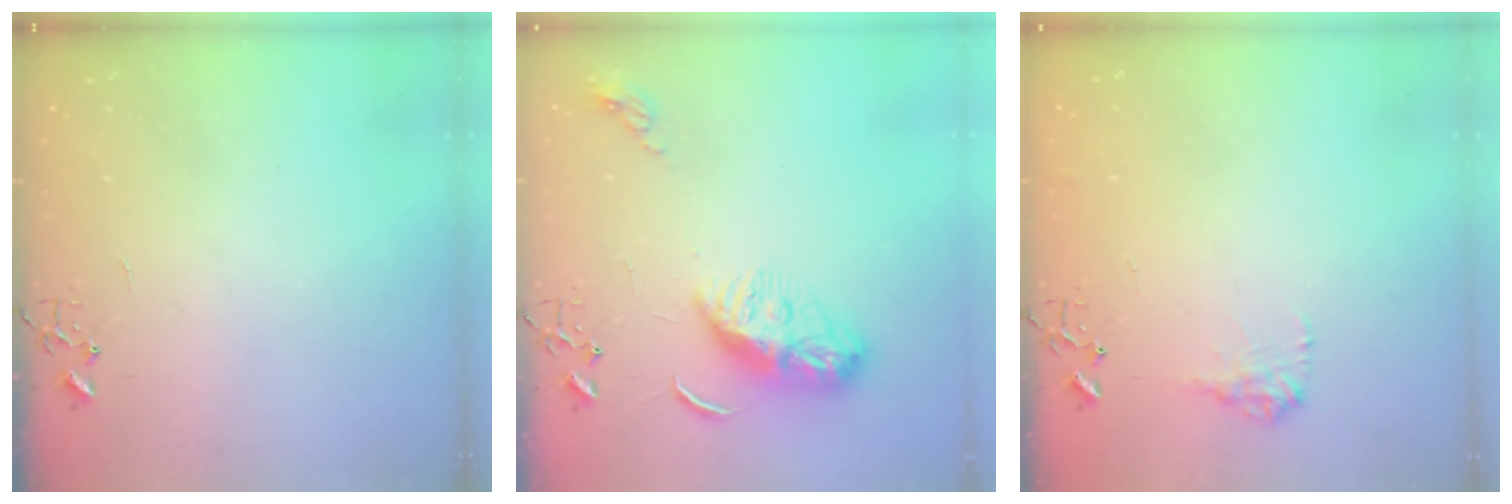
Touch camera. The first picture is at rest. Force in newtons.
{"total": 10.9, "press": 10.9, "slide": 0.4}
{"total": 8.9, "press": 8.9, "slide": 0.3}